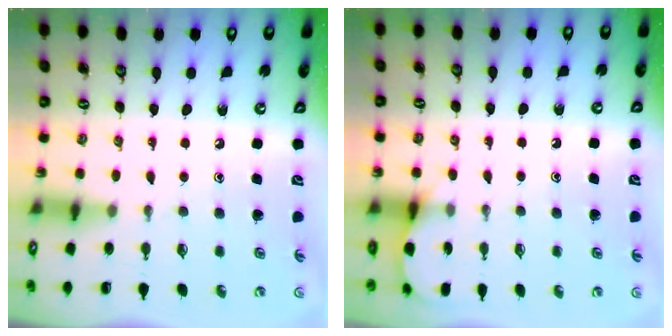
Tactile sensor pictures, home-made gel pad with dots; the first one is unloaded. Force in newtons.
{"total": 5.4, "press": 5.3, "slide": 0.5}